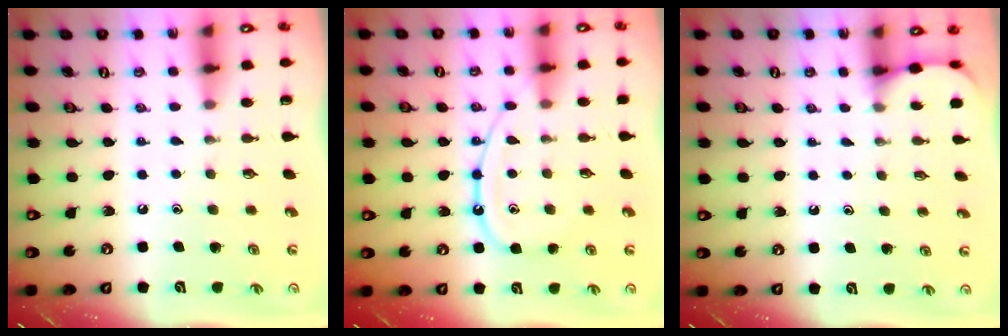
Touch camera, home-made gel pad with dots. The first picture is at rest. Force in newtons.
{"total": 11.9, "press": 11.8, "slide": 1.1}
{"total": 2.4, "press": 2.4, "slide": 0.2}